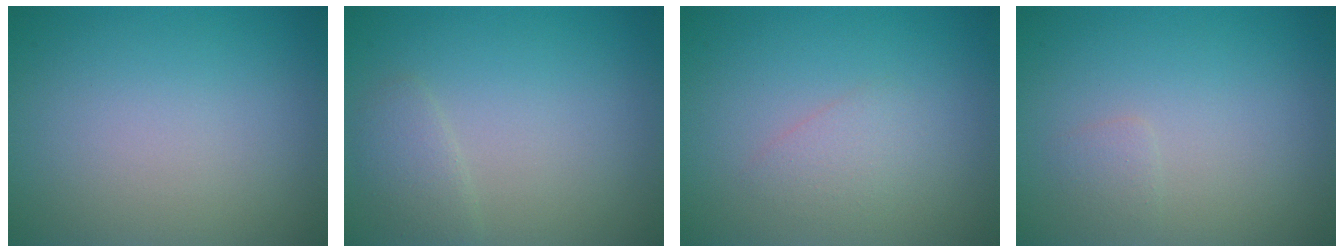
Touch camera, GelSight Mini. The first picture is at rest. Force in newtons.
{"total": 1.6, "press": 1.6, "slide": 0.1}
{"total": 1.4, "press": 1.4, "slide": 0.1}
{"total": 0.8, "press": 0.8, "slide": 0.1}